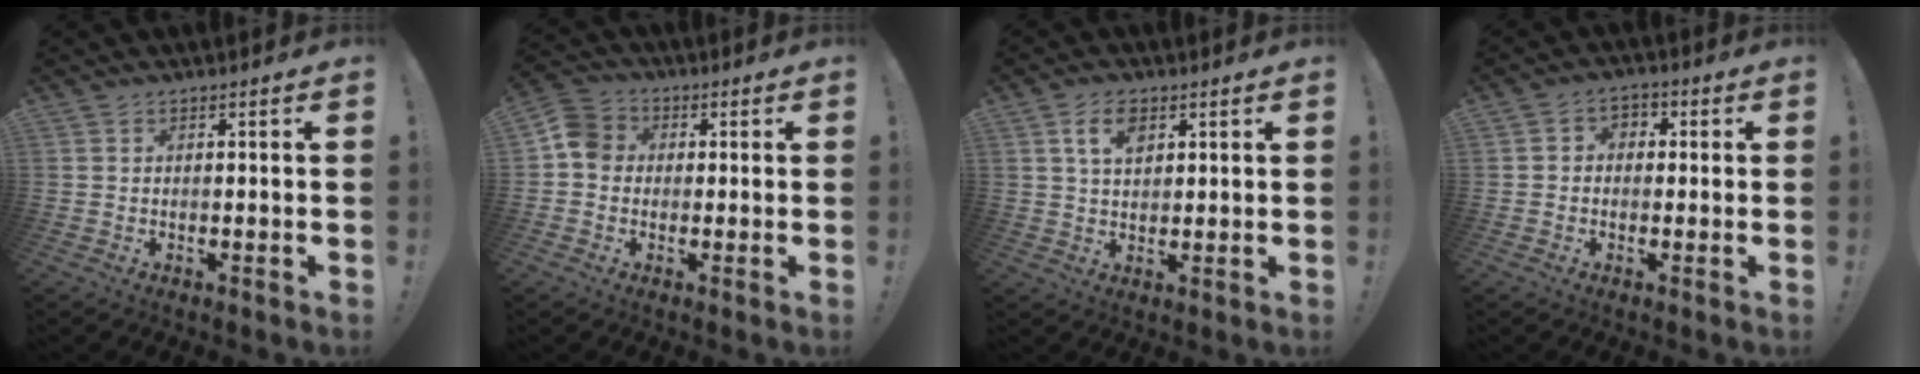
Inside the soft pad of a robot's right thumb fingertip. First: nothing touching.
{"total": 6.8, "force": [-0.2, 6.0, 3.2], "torque": [-0.044, 0.018, -0.002]}
{"total": 6.9, "force": [2.9, 4.1, 4.8], "torque": [-0.076, -0.003, 0.052]}
{"total": 3.4, "force": [-1.1, 2.9, 1.5], "torque": [-0.018, 0.011, -0.022]}